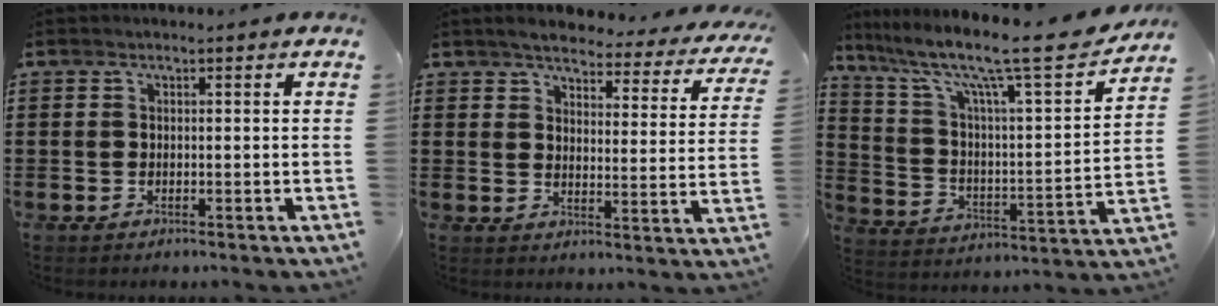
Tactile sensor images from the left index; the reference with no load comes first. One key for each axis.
{"total": 3.7, "fx": 3.5, "fy": 0.6, "fz": 1.0, "tx": -0.041, "ty": -0.022, "tz": 0.056}
{"total": 11.6, "fx": 8.8, "fy": 1.4, "fz": 7.3, "tx": -0.160, "ty": -0.061, "tz": 0.135}